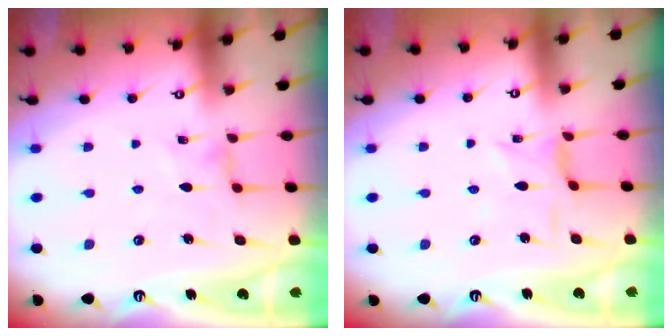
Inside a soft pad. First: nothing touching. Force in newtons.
{"total": 2.0, "press": 2.0, "slide": 0.3}